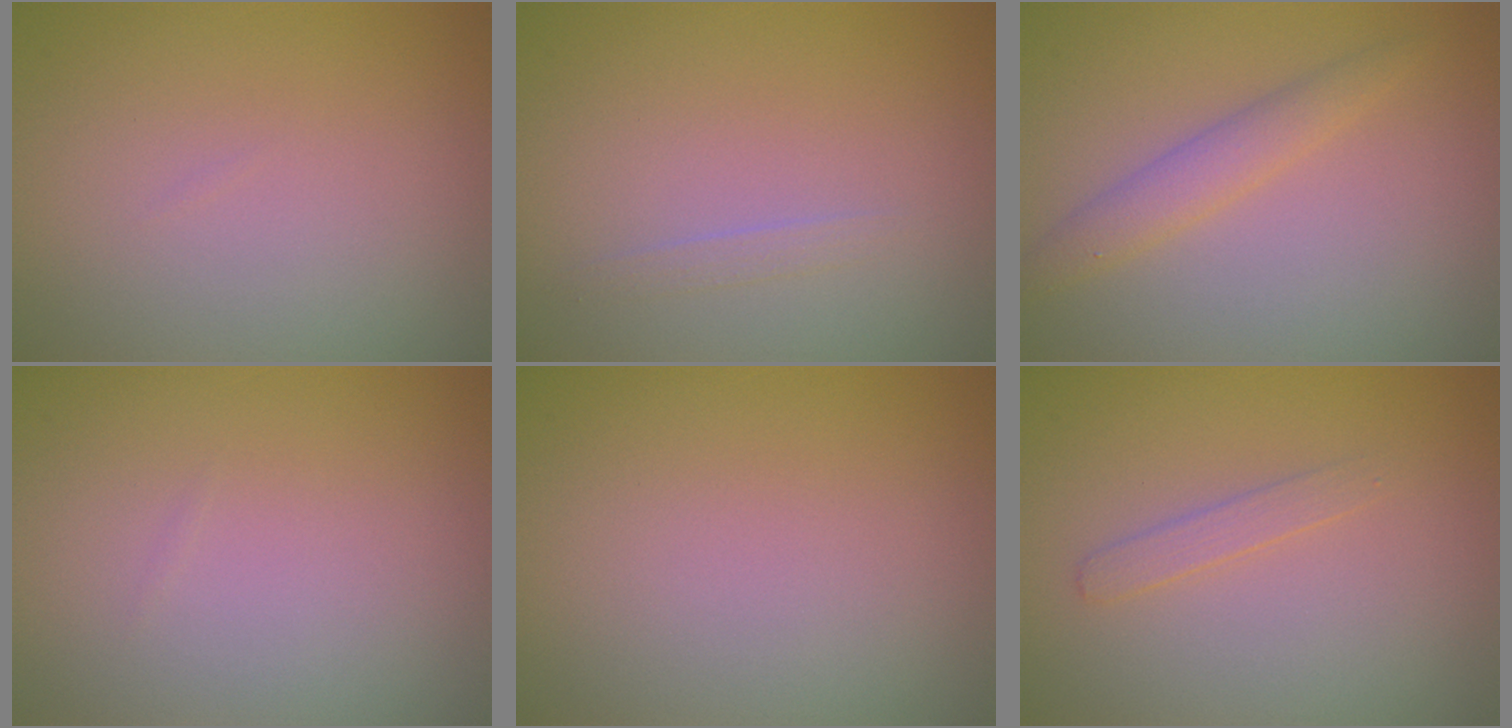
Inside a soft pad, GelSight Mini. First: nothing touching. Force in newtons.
{"total": 0.7, "press": 0.7, "slide": 0.1}
{"total": 2.3, "press": 2.3, "slide": 0.1}
{"total": 0.0}
{"total": 0.0}
{"total": 1.2, "press": 1.2, "slide": 0.0}